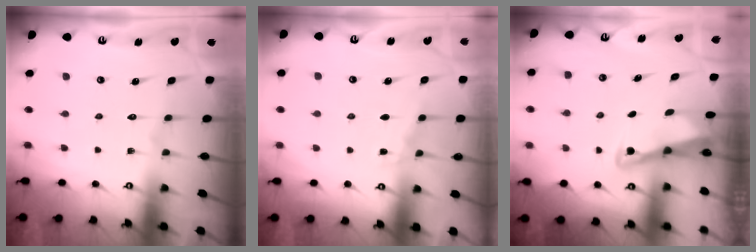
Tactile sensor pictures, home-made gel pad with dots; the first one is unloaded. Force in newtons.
{"total": 4.3, "press": 4.3, "slide": 0.6}
{"total": 2.9, "press": 2.9, "slide": 0.4}